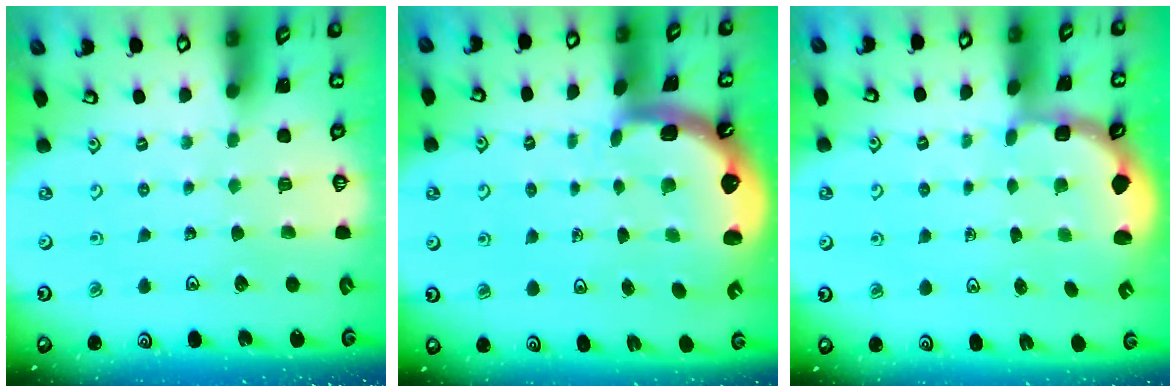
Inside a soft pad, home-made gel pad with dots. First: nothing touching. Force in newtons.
{"total": 3.4, "press": 2.6, "slide": 2.3}
{"total": 2.6, "press": 1.9, "slide": 1.7}